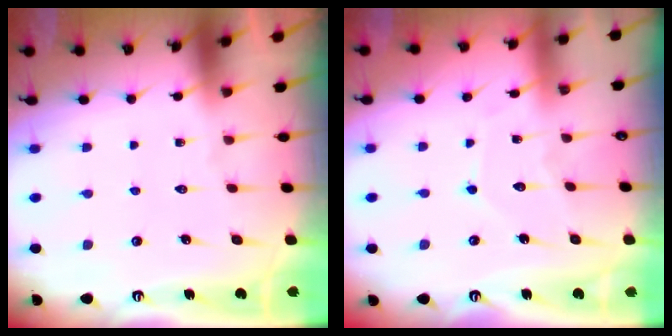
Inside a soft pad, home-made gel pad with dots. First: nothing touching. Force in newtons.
{"total": 5.2, "press": 5.2, "slide": 0.7}